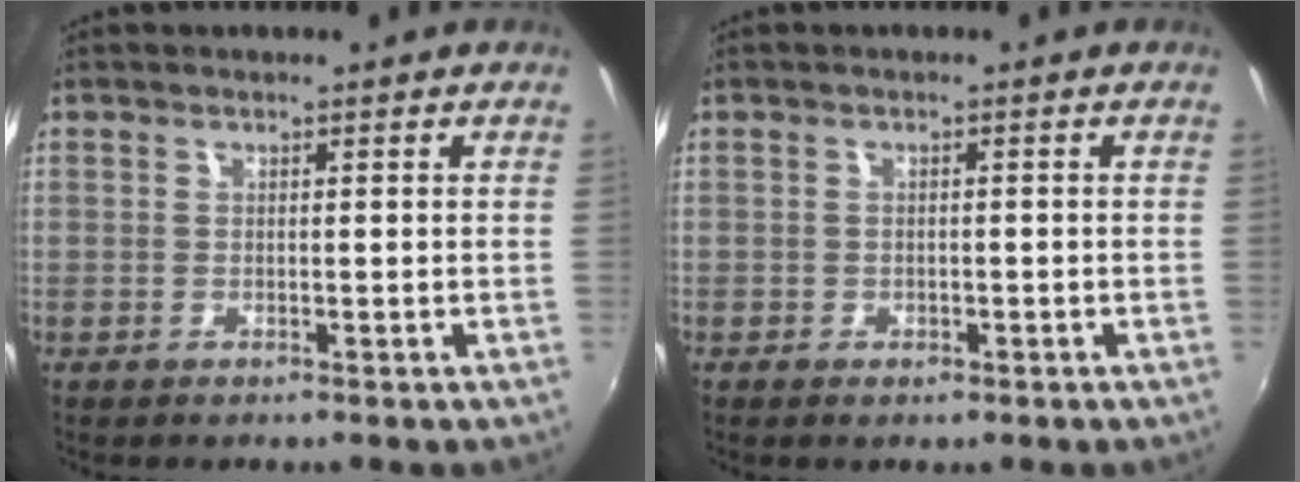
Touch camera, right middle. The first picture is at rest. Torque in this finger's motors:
{"motor_torque": [-0.71, 0.03, -0.05, -0.02]}